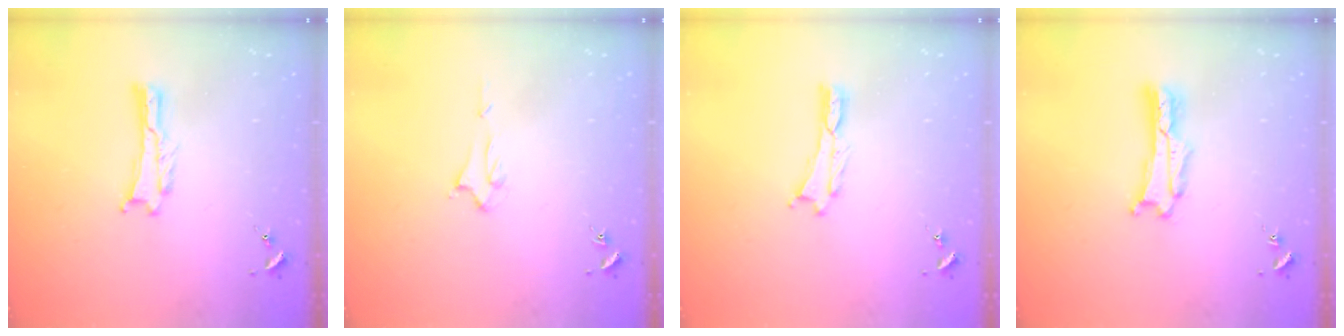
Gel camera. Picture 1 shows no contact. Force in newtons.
{"total": 1.4, "press": 1.4, "slide": 0.2}
{"total": 0.0}
{"total": 1.4, "press": 1.4, "slide": 0.0}